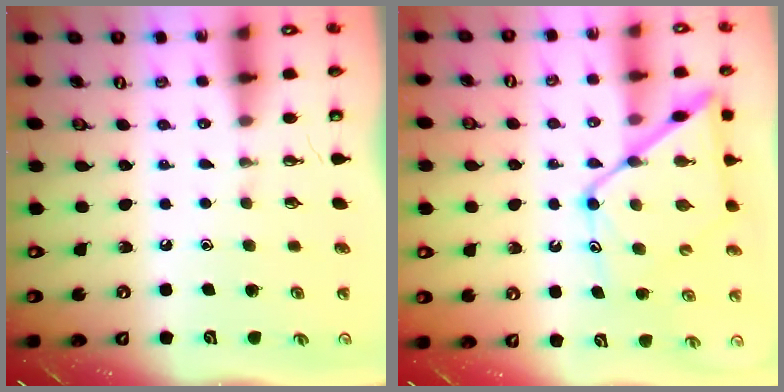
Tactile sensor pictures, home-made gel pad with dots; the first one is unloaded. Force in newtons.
{"total": 14.9, "press": 14.8, "slide": 1.2}